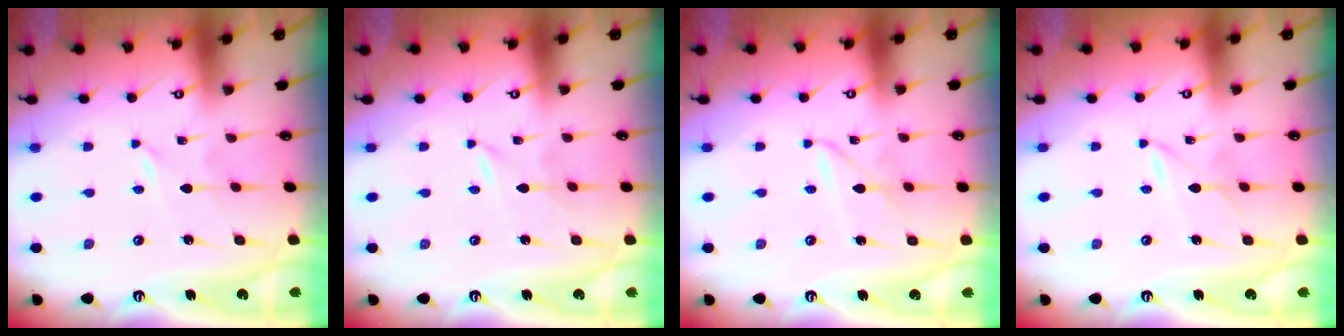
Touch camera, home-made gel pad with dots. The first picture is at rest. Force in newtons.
{"total": 0.0}
{"total": 1.8, "press": 1.8, "slide": 0.2}
{"total": 1.7, "press": 1.6, "slide": 0.2}